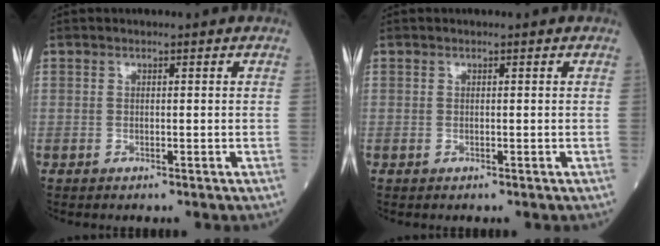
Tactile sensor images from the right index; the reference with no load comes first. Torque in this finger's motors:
{"motor_torque": [0.02, 0.01, 0.00, -0.01]}